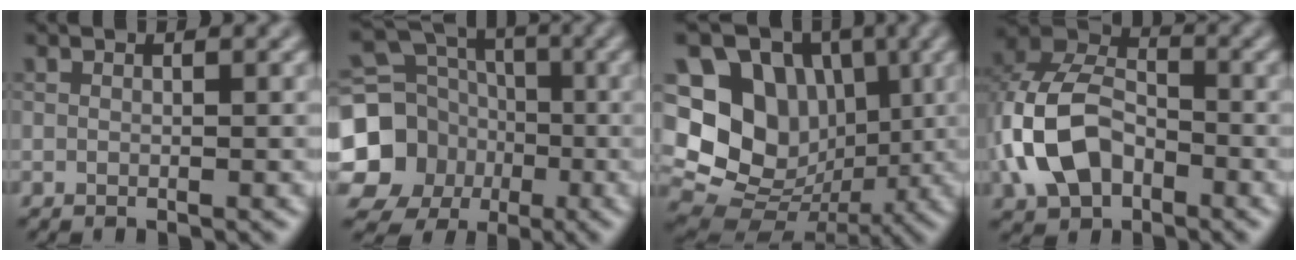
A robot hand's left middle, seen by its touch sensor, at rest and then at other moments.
{"total": 14.0, "force": [-3.2, 12.9, 4.4], "torque": [-0.118, -0.009, -0.076]}
{"total": 16.3, "force": [2.7, 14.0, 7.9], "torque": [-0.189, 0.031, 0.039]}
{"total": 8.7, "force": [-2.4, 6.0, 5.8], "torque": [-0.133, 0.007, -0.059]}